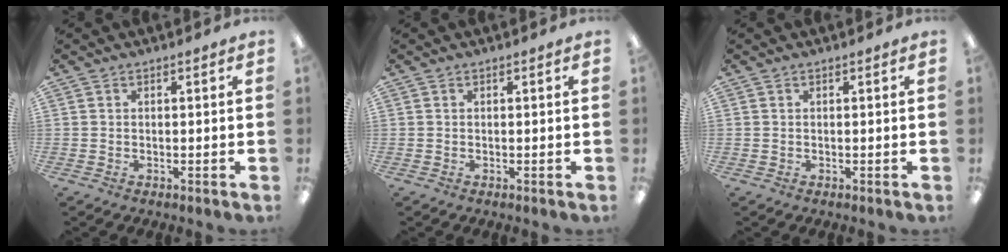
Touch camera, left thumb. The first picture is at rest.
{"total": 0.0}
{"total": 0.0}